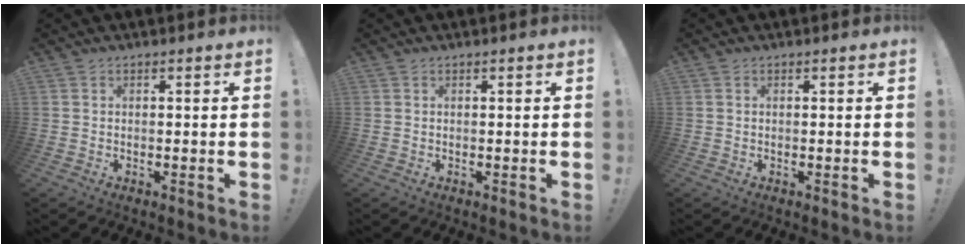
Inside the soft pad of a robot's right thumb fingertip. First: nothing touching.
{"total": 0.0}
{"total": 0.0}